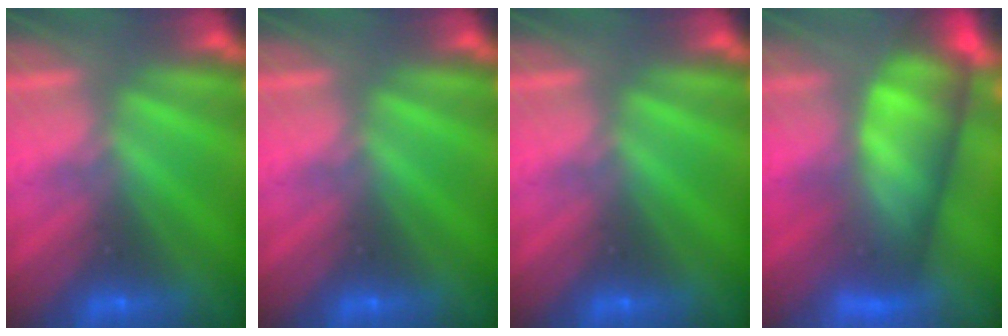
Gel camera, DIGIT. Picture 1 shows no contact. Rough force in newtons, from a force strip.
{"total": 0.0}
{"total": 0.0}
{"total": 9.6}